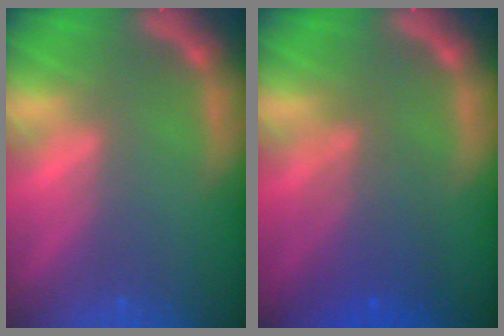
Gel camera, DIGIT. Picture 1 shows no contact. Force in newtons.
{"total": 4.5}